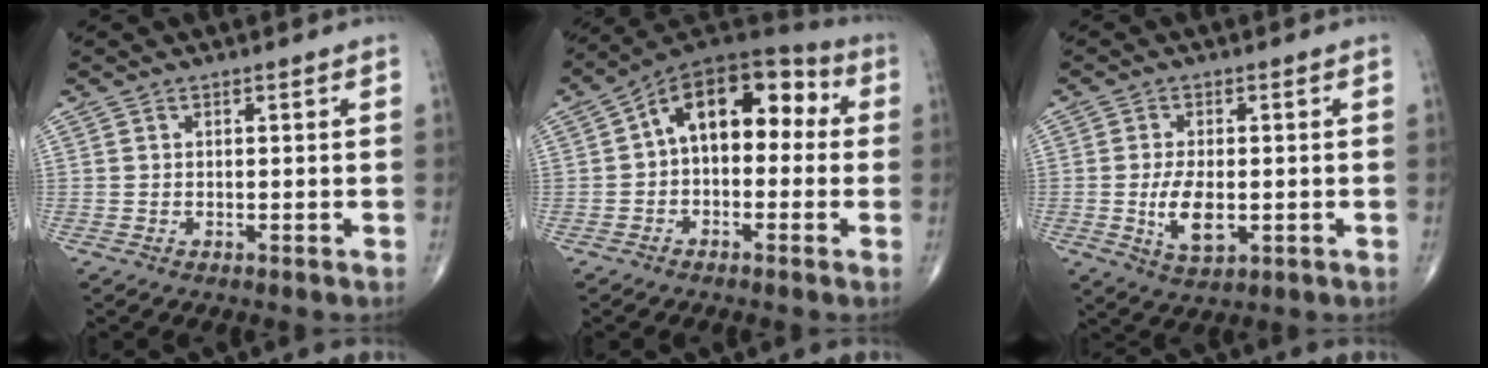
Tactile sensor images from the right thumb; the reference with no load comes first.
{"total": 14.4, "force": [1.3, 8.8, 11.4], "torque": [-0.129, 0.051, 0.002]}
{"total": 6.8, "force": [-1.1, 3.3, 5.9], "torque": [-0.105, -0.008, -0.013]}